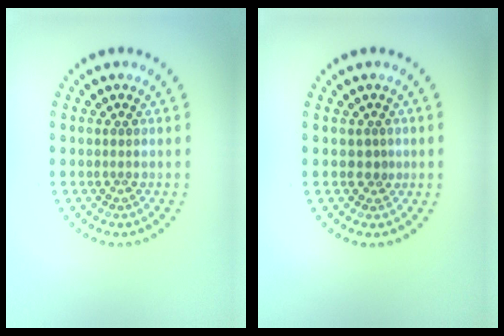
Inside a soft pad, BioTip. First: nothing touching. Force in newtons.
{"total": 1.1, "press": 0.9, "slide": 0.7}